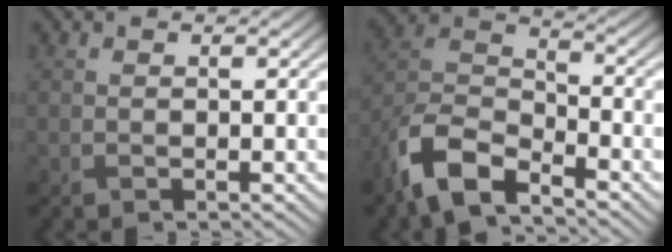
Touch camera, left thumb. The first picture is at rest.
{"total": 10.1, "force": [-7.1, 3.9, 5.9], "torque": [-0.128, -0.008, -0.160]}